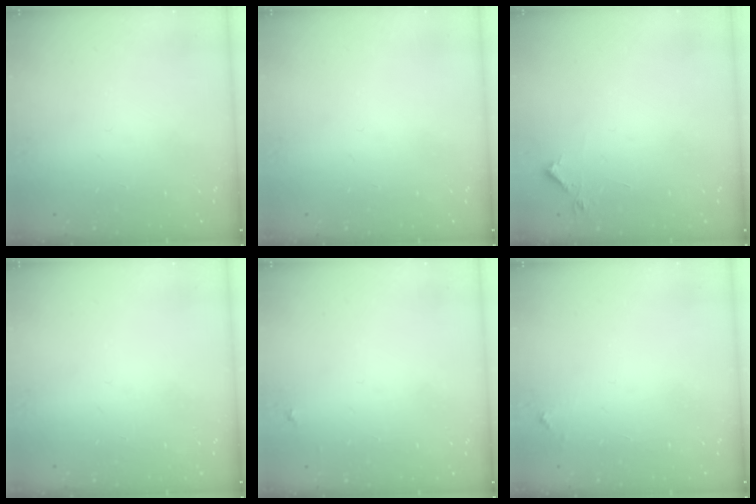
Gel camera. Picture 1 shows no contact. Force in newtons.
{"total": 0.0}
{"total": 3.9, "press": 3.8, "slide": 0.6}
{"total": 0.0}
{"total": 4.1, "press": 4.1, "slide": 0.6}
{"total": 2.8, "press": 2.8, "slide": 0.2}